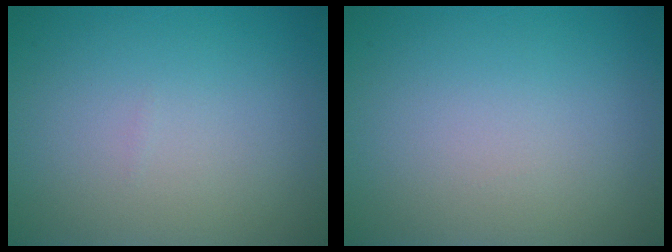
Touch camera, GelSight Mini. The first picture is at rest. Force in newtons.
{"total": 0.0}